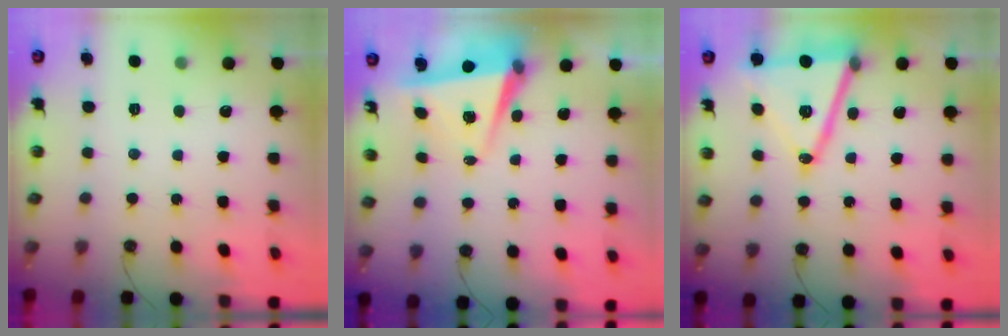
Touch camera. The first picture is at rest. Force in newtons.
{"total": 5.6, "press": 5.1, "slide": 2.3}
{"total": 18.1, "press": 17.7, "slide": 3.8}